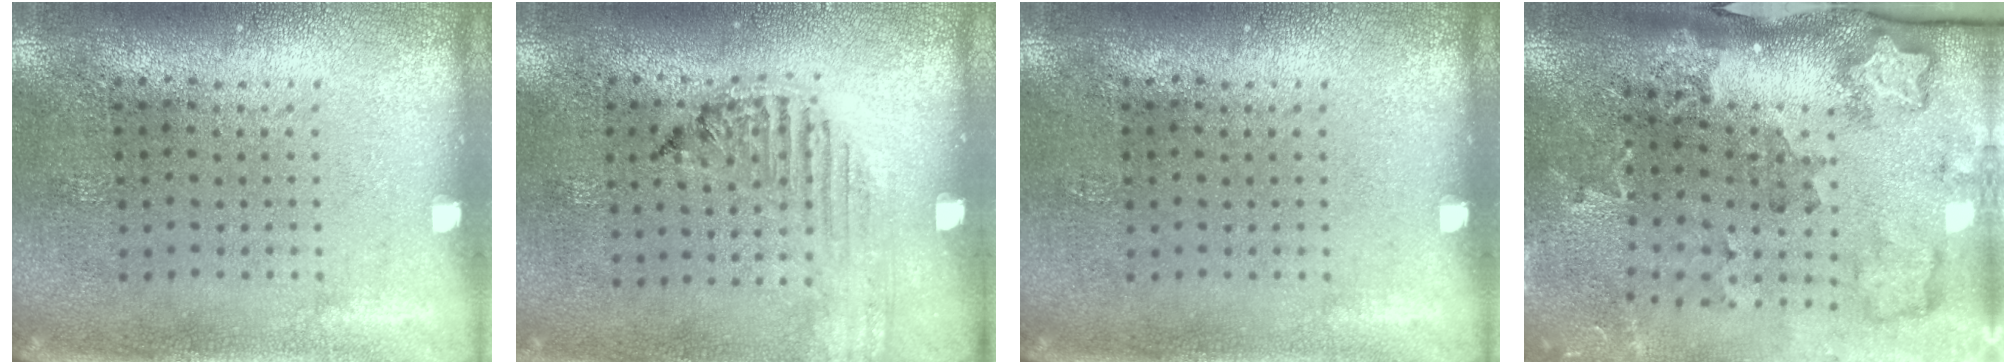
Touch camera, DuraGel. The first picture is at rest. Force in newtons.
{"total": 1.3, "press": 1.3, "slide": 0.2}
{"total": 0.0}
{"total": 2.2, "press": 2.0, "slide": 1.0}